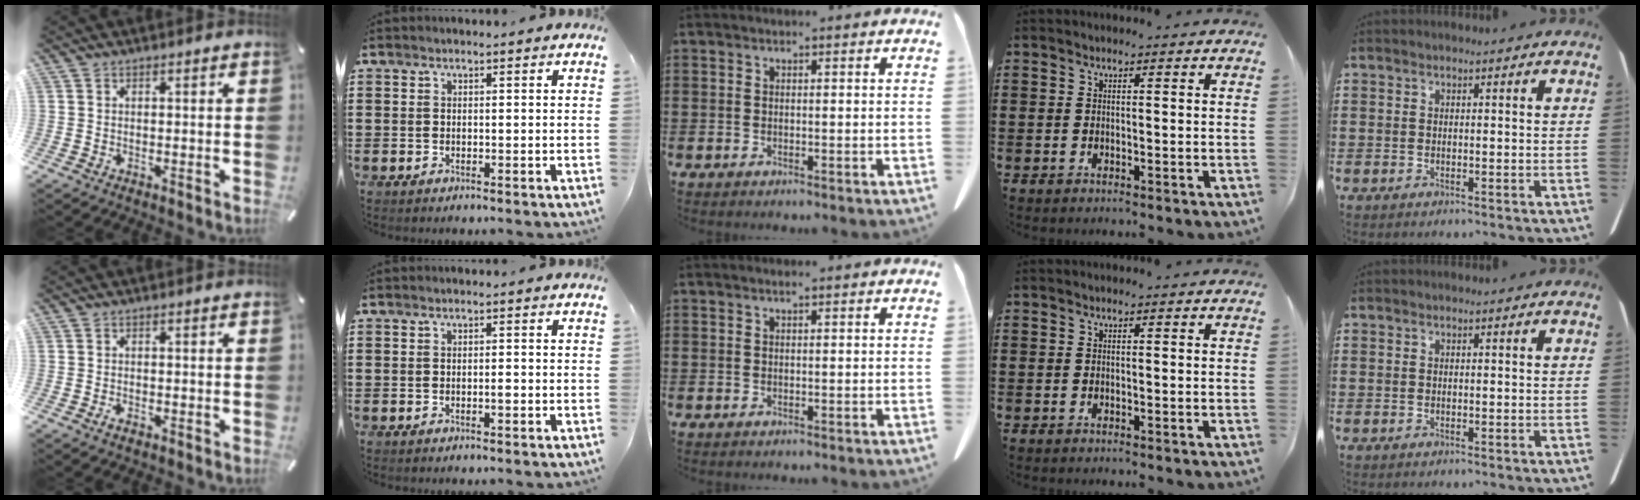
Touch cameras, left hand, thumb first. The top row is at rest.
{"thumb": {"total": 1.3, "force": [-0.7, 0.6, 0.8], "torque": [-0.017, 0.000, -0.013]}, "index": {"total": 1.1, "force": [-0.3, 0.2, 1.0], "torque": [-0.020, -0.002, -0.004]}, "middle": {"total": 0.5, "force": [0.4, 0.0, 0.4], "torque": [-0.008, 0.001, 0.007]}}